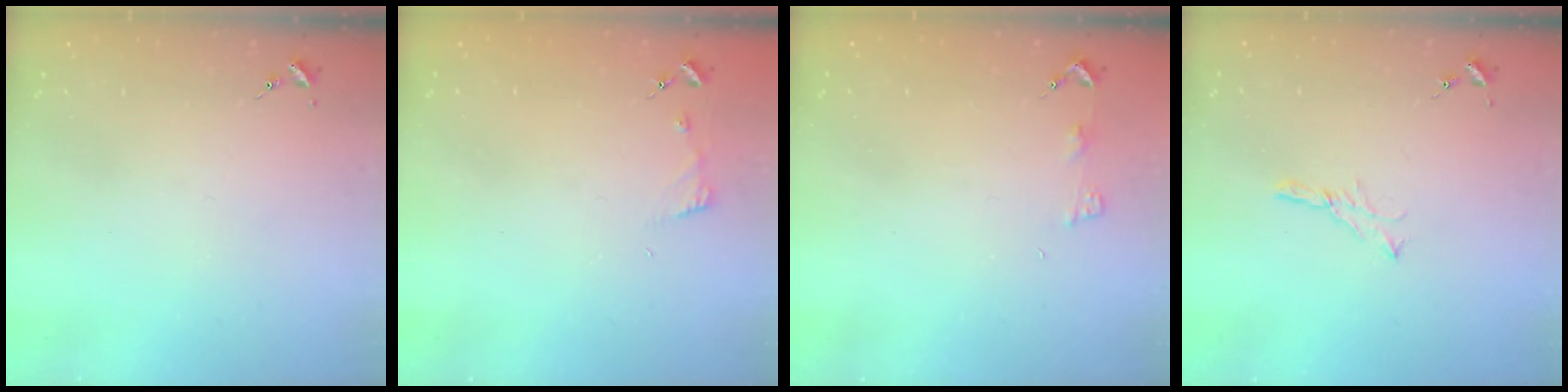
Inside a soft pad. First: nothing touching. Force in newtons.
{"total": 2.9, "press": 2.9, "slide": 0.3}
{"total": 3.6, "press": 3.6, "slide": 0.4}
{"total": 4.9, "press": 4.8, "slide": 0.5}